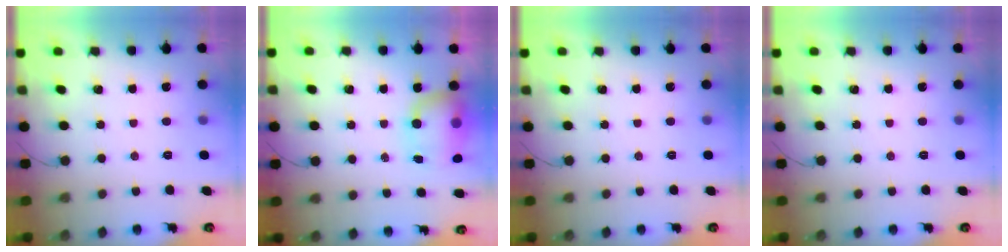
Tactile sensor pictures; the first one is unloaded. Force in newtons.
{"total": 12.3, "press": 9.3, "slide": 8.1}
{"total": 0.0}
{"total": 0.0}